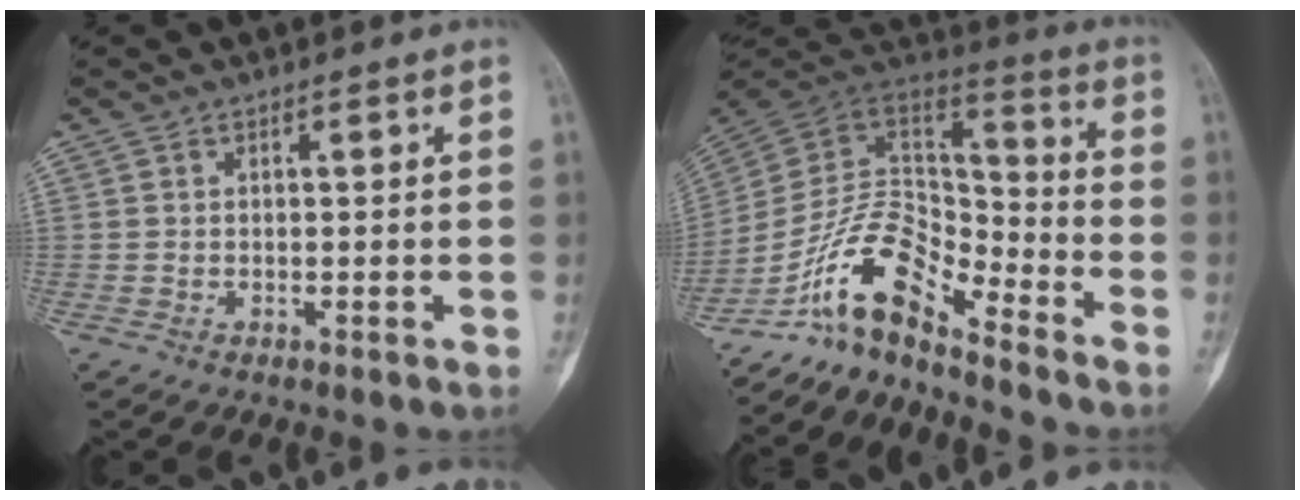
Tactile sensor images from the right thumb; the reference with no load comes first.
{"total": 13.6, "force": [-10.5, 5.0, 7.1], "torque": [-0.117, 0.105, -0.203]}